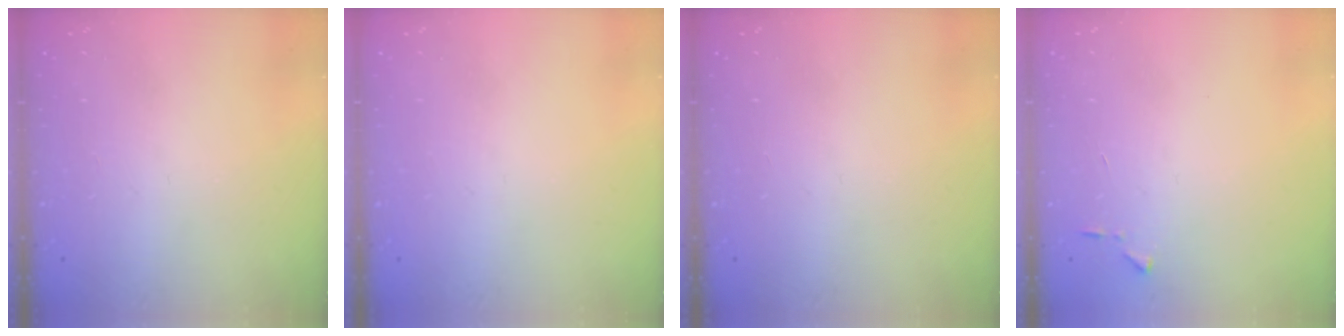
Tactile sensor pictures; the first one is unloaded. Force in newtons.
{"total": 0.0}
{"total": 0.0}
{"total": 3.9, "press": 3.9, "slide": 0.5}